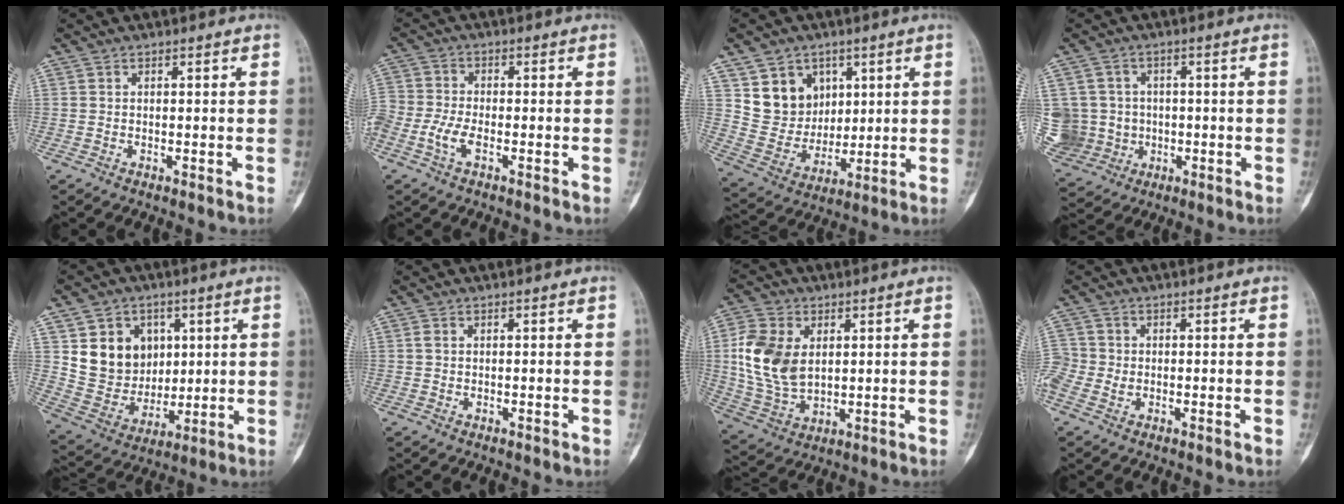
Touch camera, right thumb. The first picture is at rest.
{"total": 5.8, "force": [-2.6, 2.9, 4.3], "torque": [-0.106, 0.014, -0.055]}
{"total": 11.8, "force": [5.2, 9.8, 3.9], "torque": [-0.032, -0.030, 0.111]}
{"total": 11.7, "force": [-0.8, 11.1, 3.6], "torque": [-0.073, 0.023, 0.004]}
{"total": 13.8, "force": [4.2, 11.7, 6.0], "torque": [-0.058, -0.018, 0.095]}
{"total": 0.7, "force": [0.2, 0.5, 0.5], "torque": [-0.013, 0.003, 0.005]}
{"total": 13.1, "force": [2.4, 8.8, 9.5], "torque": [-0.179, -0.008, 0.051]}
{"total": 5.3, "force": [-0.6, 4.5, 2.7], "torque": [-0.072, 0.013, -0.010]}